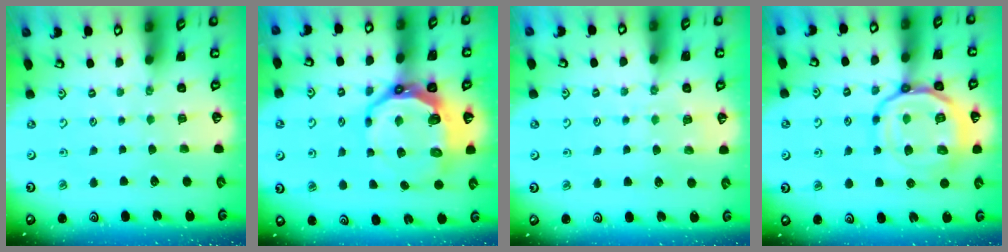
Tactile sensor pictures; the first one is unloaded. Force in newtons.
{"total": 12.7, "press": 11.7, "slide": 5.0}
{"total": 5.0, "press": 4.9, "slide": 0.6}
{"total": 18.1, "press": 18.0, "slide": 1.8}